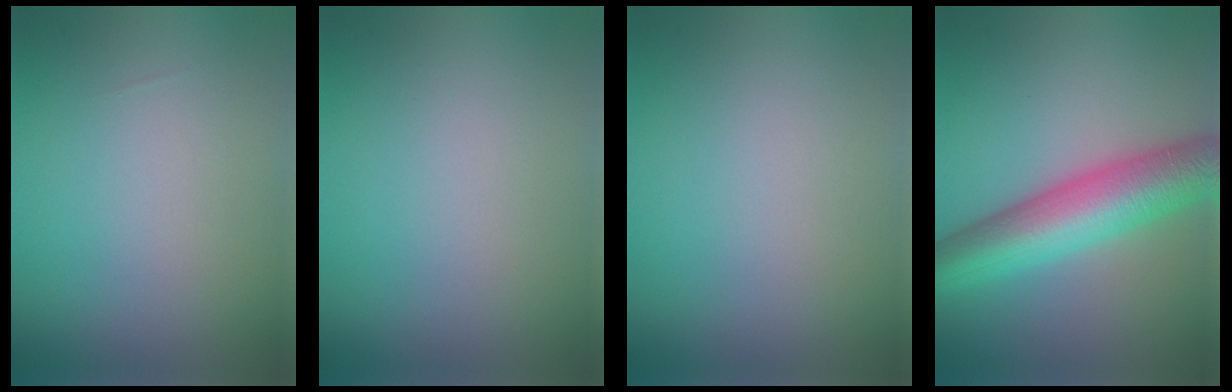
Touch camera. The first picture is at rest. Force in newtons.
{"total": 0.0}
{"total": 0.0}
{"total": 9.1, "press": 9.0, "slide": 0.4}